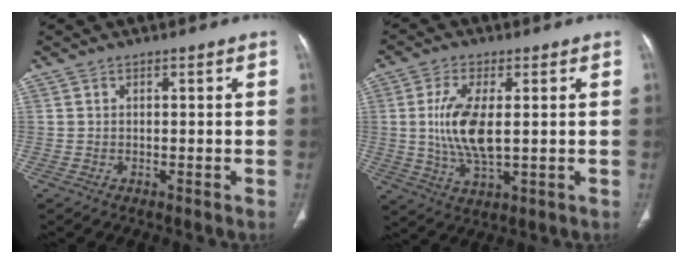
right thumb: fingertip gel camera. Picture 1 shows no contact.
{"total": 10.3, "force": [0.9, 4.2, 9.4], "torque": [-0.196, -0.014, 0.020]}